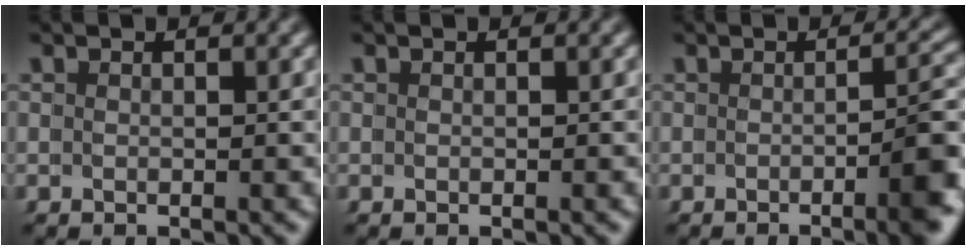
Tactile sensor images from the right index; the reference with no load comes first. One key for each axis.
{"total": 0.0}
{"total": 4.5, "fx": -2.0, "fy": 0.1, "fz": 4.0, "tx": -0.032, "ty": 0.005, "tz": -0.034}